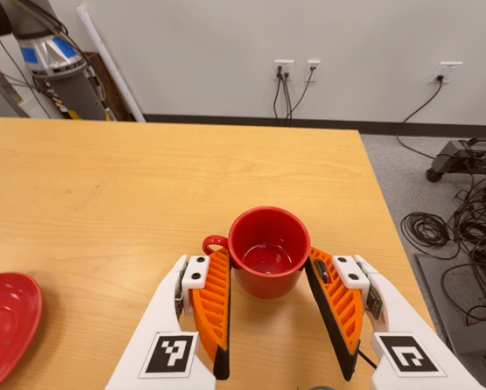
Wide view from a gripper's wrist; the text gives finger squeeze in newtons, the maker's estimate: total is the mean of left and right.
{"total": 2.8, "left": 2.4, "right": 3.3}